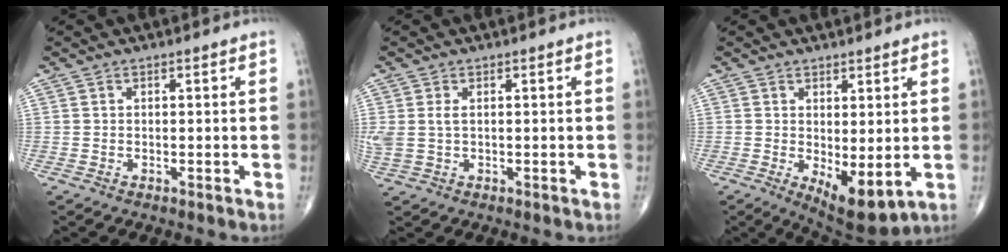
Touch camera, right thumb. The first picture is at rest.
{"total": 3.8, "force": [0.6, 2.3, 3.0], "torque": [-0.089, 0.008, 0.018]}
{"total": 8.2, "force": [-1.0, 3.3, 7.4], "torque": [-0.105, -0.020, -0.002]}